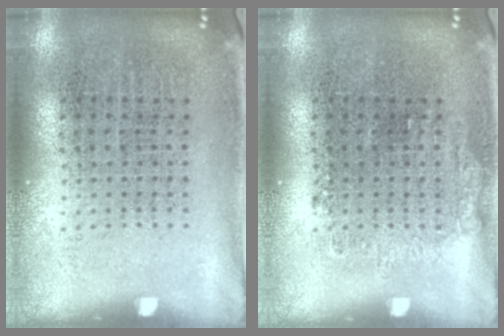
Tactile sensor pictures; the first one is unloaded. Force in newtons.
{"total": 0.7, "press": 0.7, "slide": 0.2}